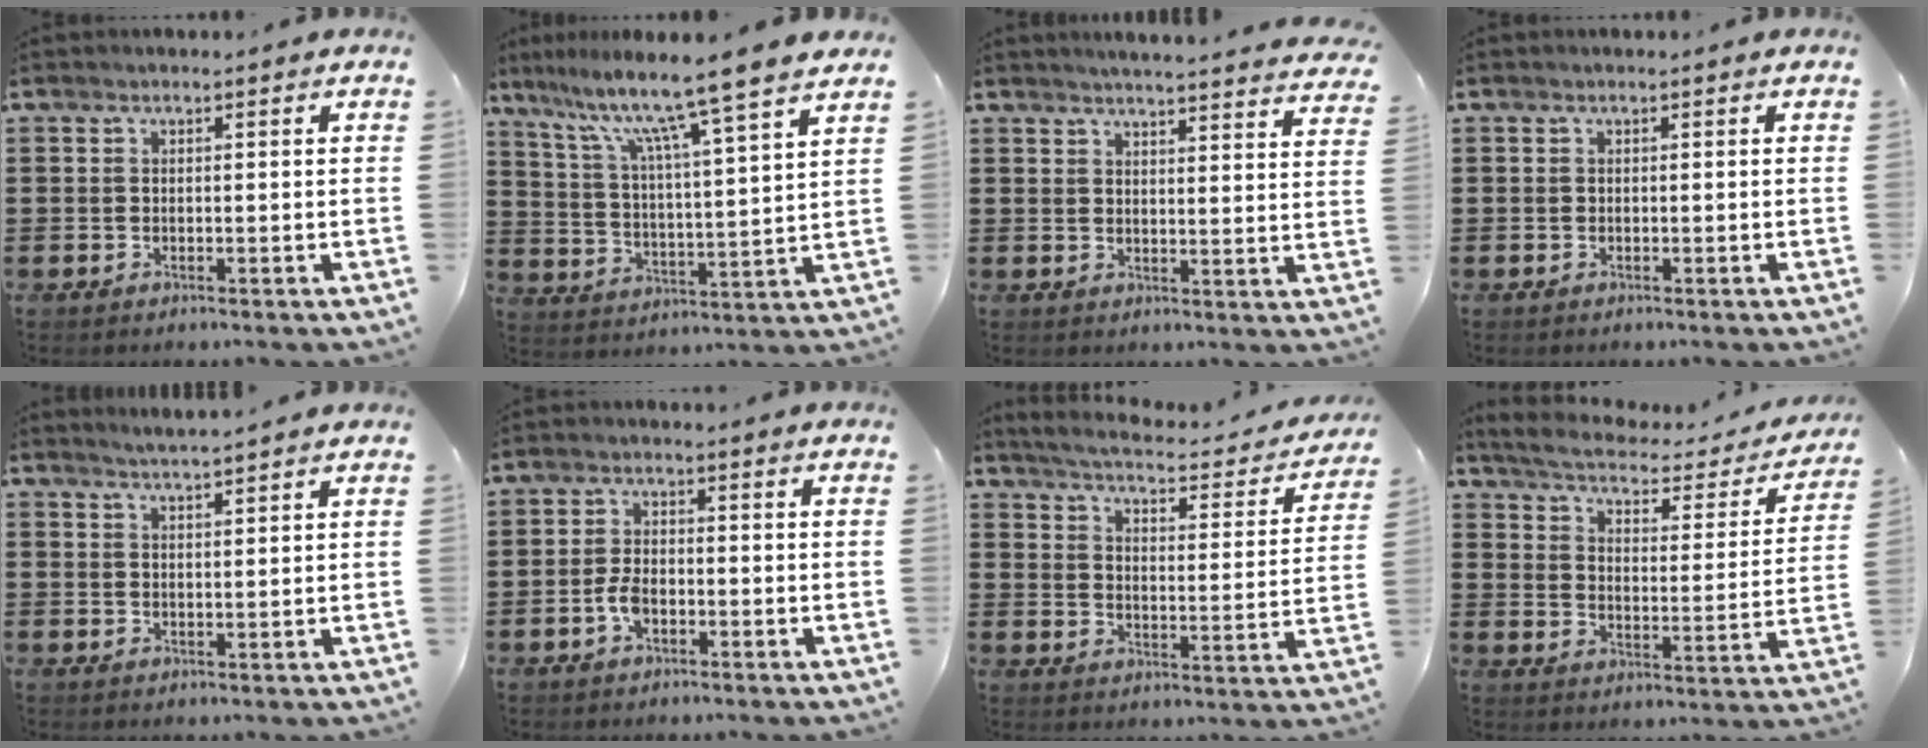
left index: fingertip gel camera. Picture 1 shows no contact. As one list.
[{"total": 10.1, "force": [8.2, -1.2, 5.8], "torque": [-0.134, -0.060, 0.127]}, {"total": 3.8, "force": [3.7, -0.6, 0.4], "torque": [-0.023, -0.025, 0.065]}, {"total": 0.0}, {"total": 2.1, "force": [2.1, -0.4, 0.1], "torque": [-0.007, -0.004, 0.039]}, {"total": 3.5, "force": [-1.3, 1.8, 2.7], "torque": [-0.070, -0.003, -0.028]}, {"total": 3.5, "force": [3.3, -0.3, 1.3], "torque": [-0.047, -0.031, 0.046]}, {"total": 3.3, "force": [3.0, 0.3, 1.3], "torque": [-0.045, -0.024, 0.042]}]